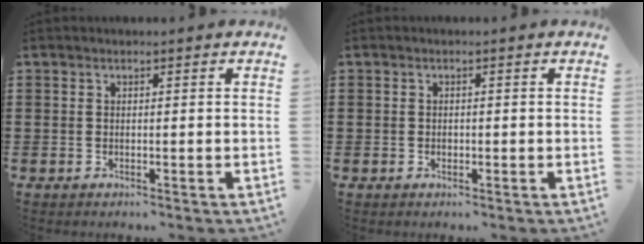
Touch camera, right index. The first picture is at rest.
{"total": 0.8, "force": [0.0, 0.8, 0.1], "torque": [-0.004, 0.004, -0.002]}